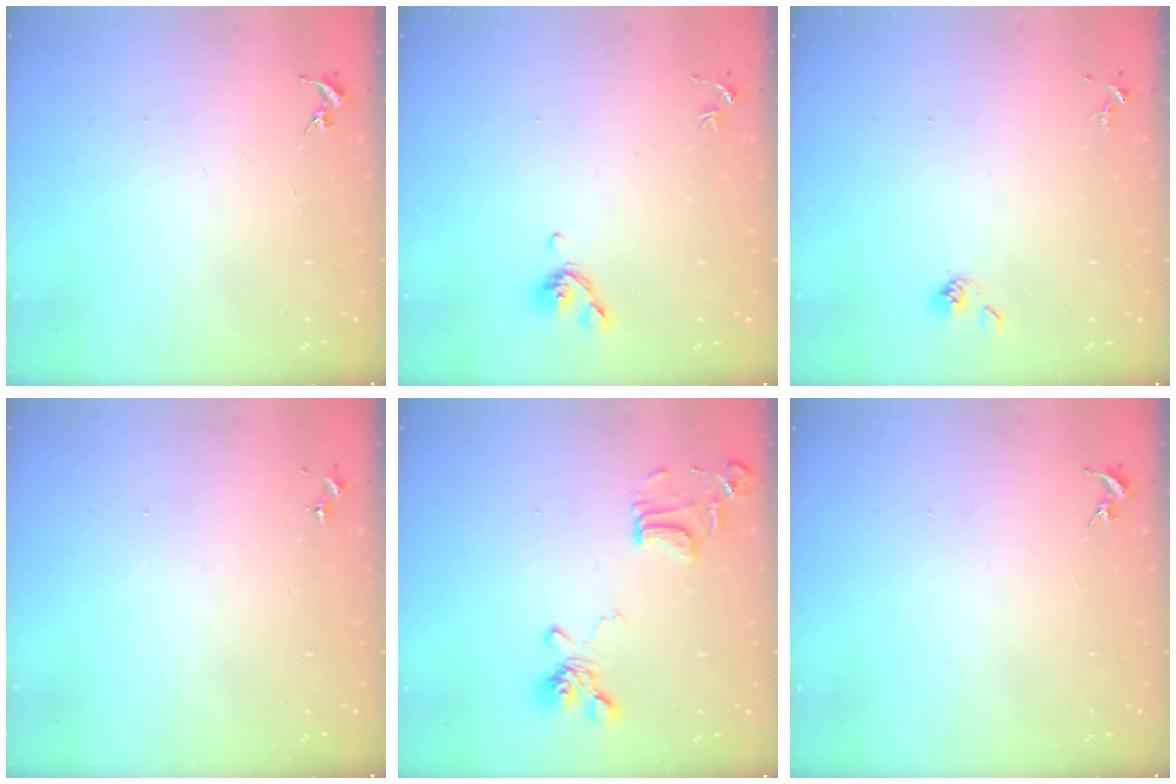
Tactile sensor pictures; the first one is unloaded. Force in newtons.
{"total": 6.9, "press": 6.8, "slide": 1.5}
{"total": 3.8, "press": 3.5, "slide": 1.3}
{"total": 0.0}
{"total": 14.6, "press": 14.5, "slide": 1.6}
{"total": 0.0}